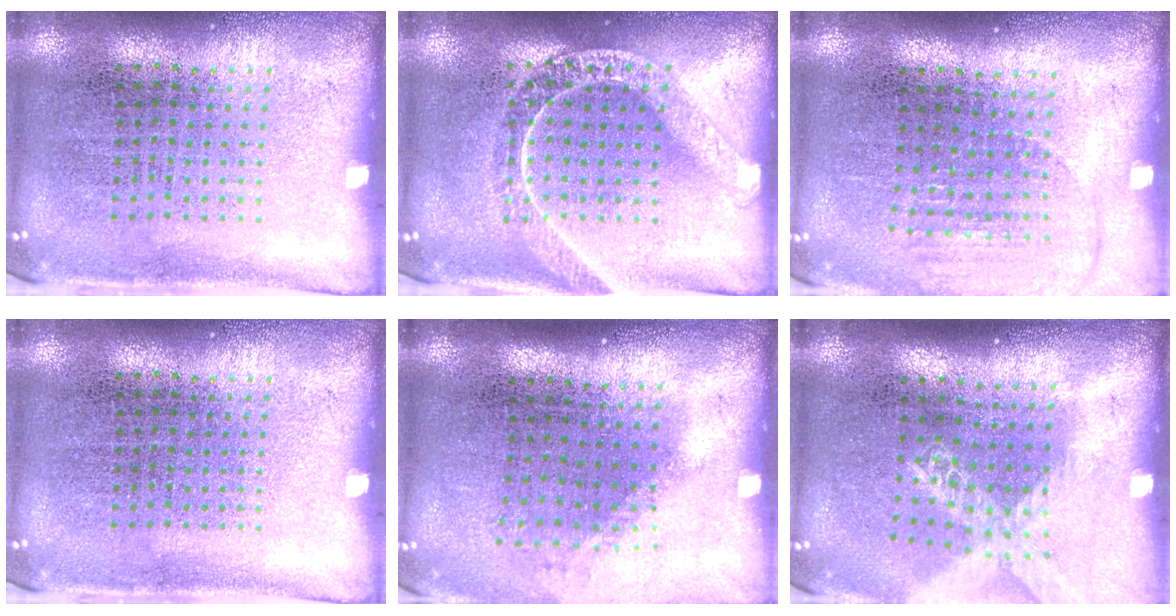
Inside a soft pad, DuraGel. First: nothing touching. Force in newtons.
{"total": 1.5, "press": 1.5, "slide": 0.2}
{"total": 1.4, "press": 1.3, "slide": 0.6}
{"total": 0.0}
{"total": 1.2, "press": 0.9, "slide": 0.9}
{"total": 1.6, "press": 1.4, "slide": 0.8}